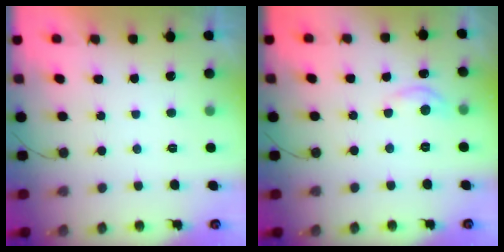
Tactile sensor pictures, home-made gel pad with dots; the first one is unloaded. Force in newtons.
{"total": 5.6, "press": 5.5, "slide": 0.6}